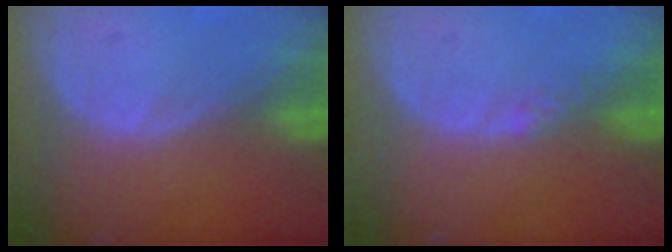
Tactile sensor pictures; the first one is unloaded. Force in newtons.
{"total": 1.4, "press": 1.1, "slide": 0.8}